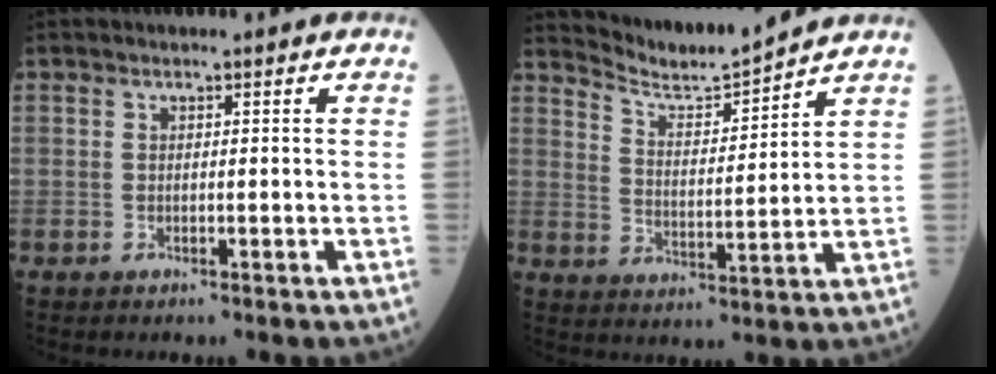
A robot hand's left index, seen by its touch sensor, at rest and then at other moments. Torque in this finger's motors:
{"motor_torque": [-0.07, -0.38, -0.39, -0.06]}